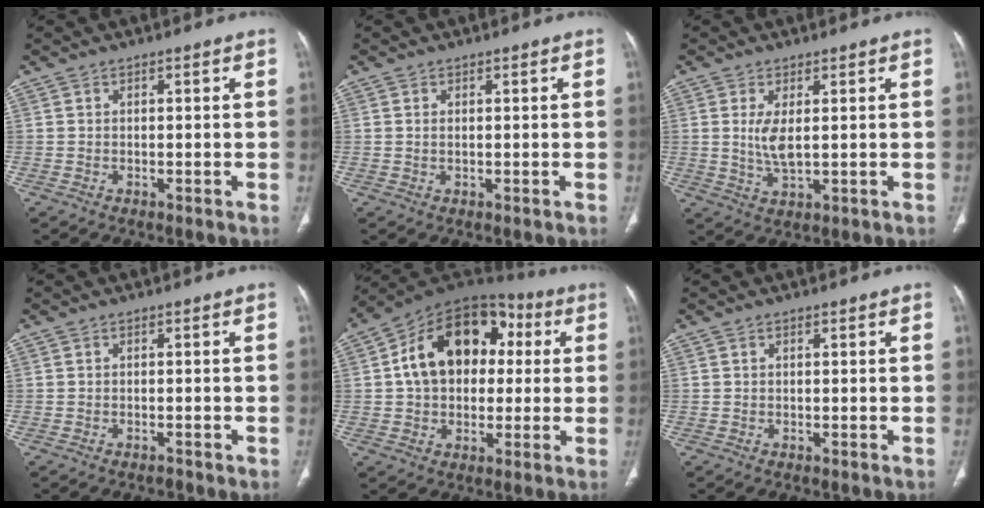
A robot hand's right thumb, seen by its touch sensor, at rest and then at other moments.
{"total": 0.5, "force": [0.1, 0.2, 0.5], "torque": [-0.016, 0.002, 0.004]}
{"total": 4.7, "force": [0.8, 1.7, 4.3], "torque": [-0.094, -0.015, 0.024]}
{"total": 0.6, "force": [-0.5, 0.3, 0.2], "torque": [-0.004, 0.001, -0.008]}
{"total": 19.5, "force": [2.9, 13.8, 13.4], "torque": [-0.186, 0.034, 0.039]}
{"total": 0.0}